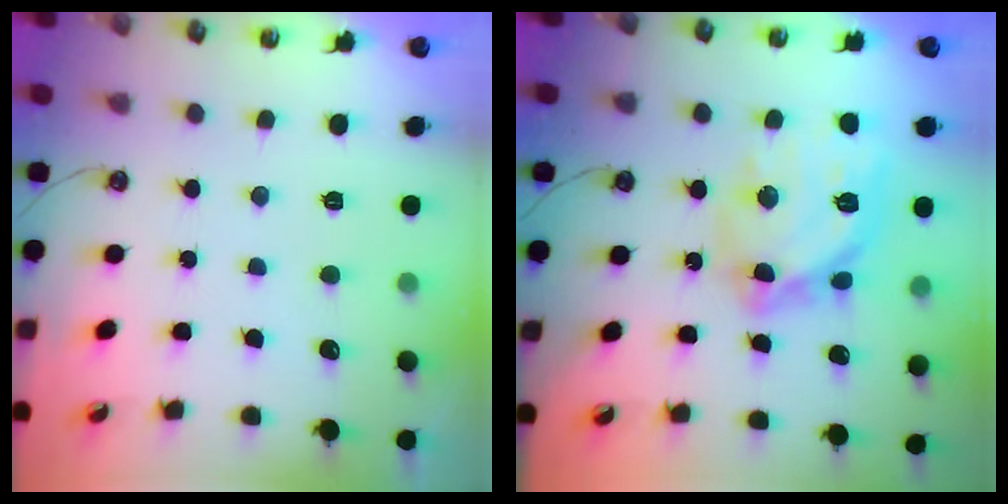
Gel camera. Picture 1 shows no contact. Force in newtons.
{"total": 17.4, "press": 17.3, "slide": 1.5}